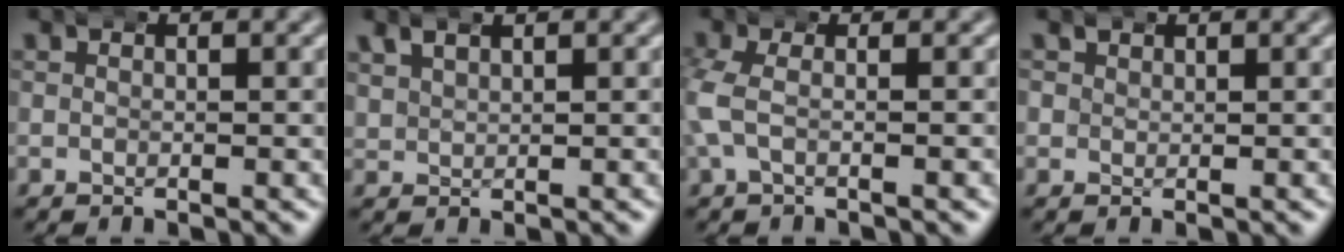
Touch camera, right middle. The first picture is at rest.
{"total": 1.6, "force": [1.2, 1.0, 0.5], "torque": [-0.014, 0.002, 0.028]}
{"total": 3.2, "force": [-0.1, 2.1, 2.5], "torque": [-0.062, 0.014, -0.009]}
{"total": 0.9, "force": [0.6, 0.6, -0.1], "torque": [0.001, -0.002, 0.014]}